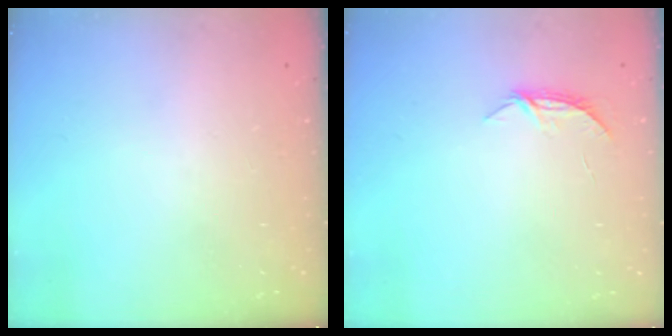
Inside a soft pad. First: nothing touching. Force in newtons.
{"total": 5.2, "press": 5.2, "slide": 0.4}